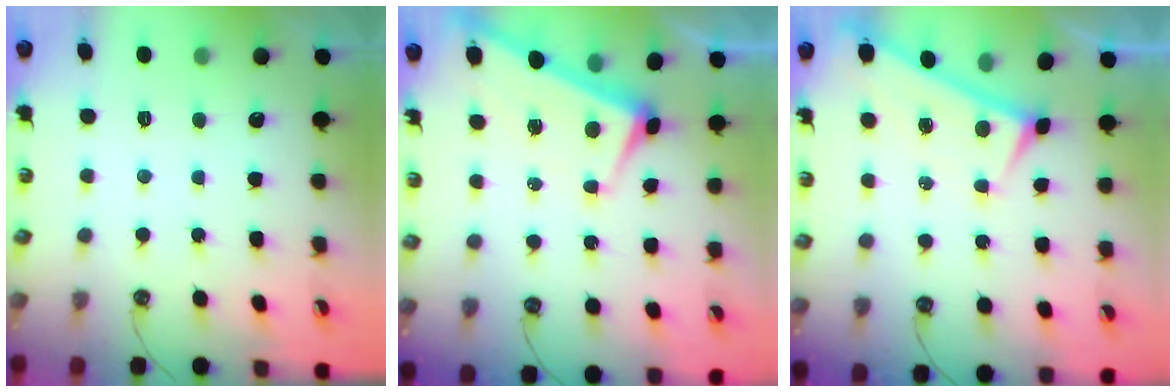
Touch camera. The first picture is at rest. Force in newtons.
{"total": 1.0, "press": 0.8, "slide": 0.5}
{"total": 0.0}